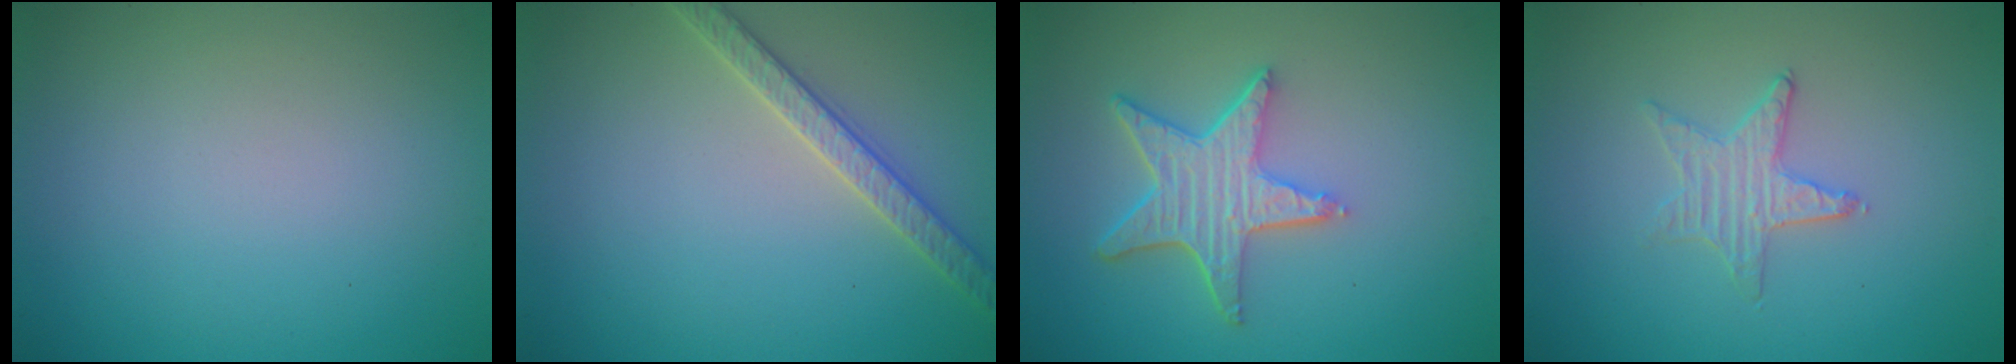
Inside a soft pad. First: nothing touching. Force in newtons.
{"total": 2.8, "press": 2.8, "slide": 0.4}
{"total": 5.1, "press": 4.0, "slide": 3.1}
{"total": 1.2, "press": 1.2, "slide": 0.1}